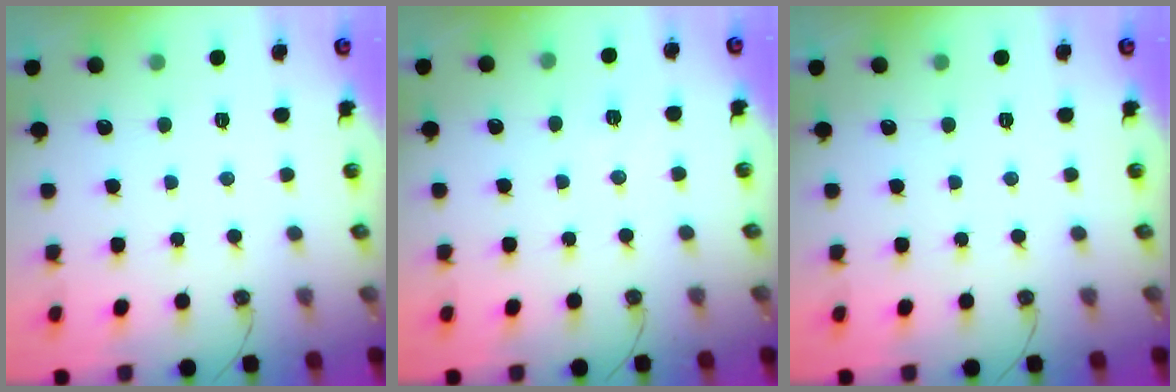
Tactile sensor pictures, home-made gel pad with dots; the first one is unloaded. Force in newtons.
{"total": 7.0, "press": 5.4, "slide": 4.4}
{"total": 0.0}